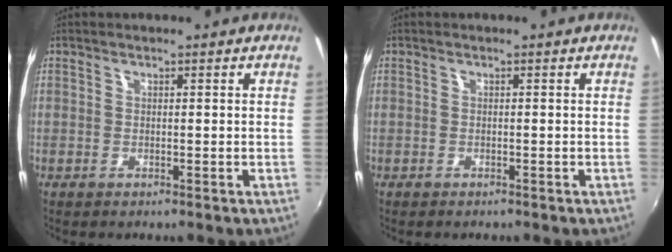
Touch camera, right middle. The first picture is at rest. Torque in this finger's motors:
{"motor_torque": [-0.21, -0.10, -0.06, -0.01]}